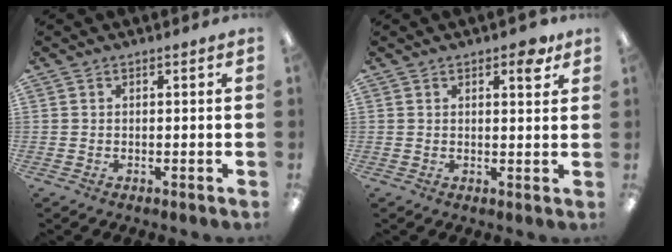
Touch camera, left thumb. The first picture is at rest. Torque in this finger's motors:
{"motor_torque": [0.09, 0.19, -0.08, -0.03, 0.04]}